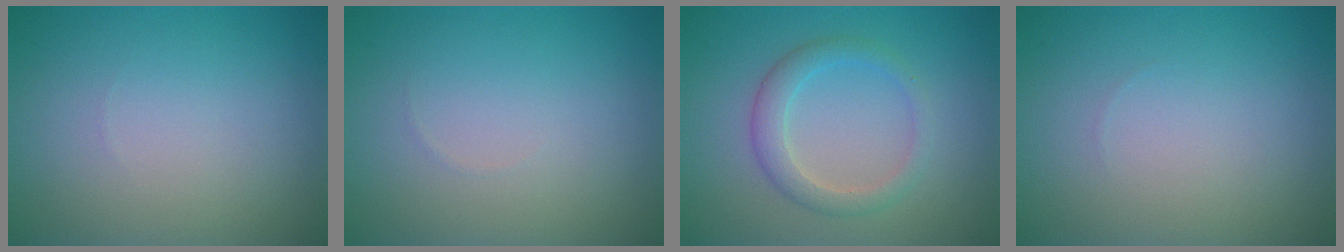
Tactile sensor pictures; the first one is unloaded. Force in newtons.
{"total": 0.0}
{"total": 2.7, "press": 2.7, "slide": 0.2}
{"total": 0.0}